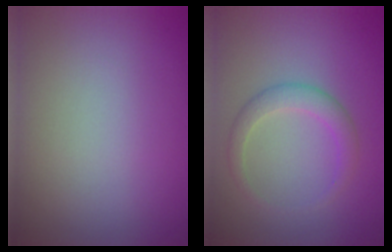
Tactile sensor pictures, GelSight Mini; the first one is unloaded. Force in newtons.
{"total": 2.3, "press": 2.3, "slide": 0.1}